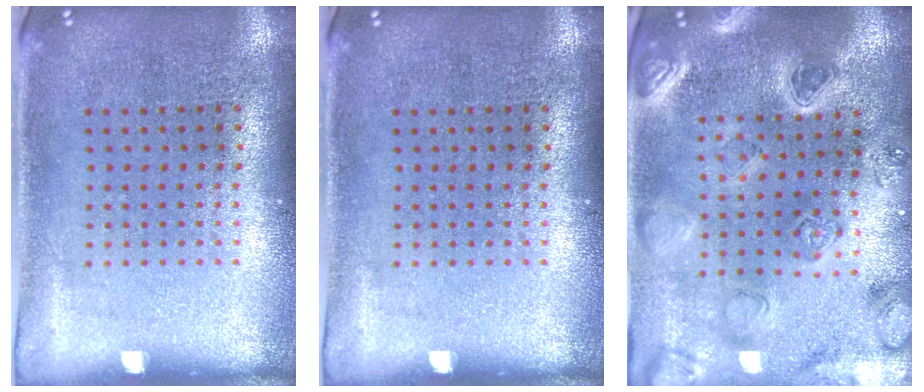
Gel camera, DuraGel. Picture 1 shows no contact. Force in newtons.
{"total": 0.0}
{"total": 2.4, "press": 2.4, "slide": 0.2}